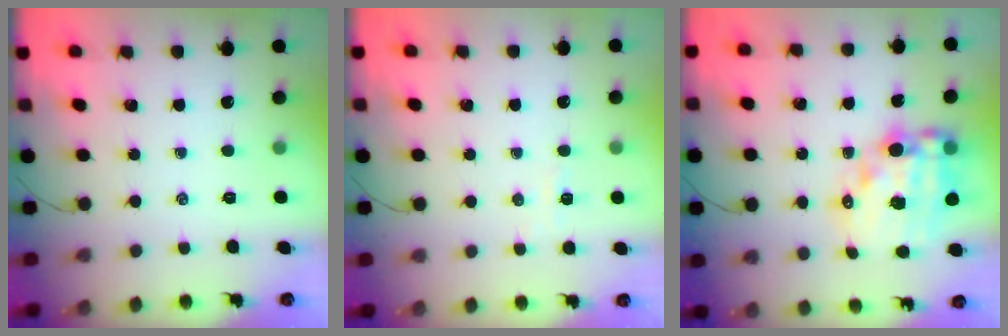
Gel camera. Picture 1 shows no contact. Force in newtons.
{"total": 3.4, "press": 3.3, "slide": 0.7}
{"total": 17.1, "press": 16.6, "slide": 3.9}